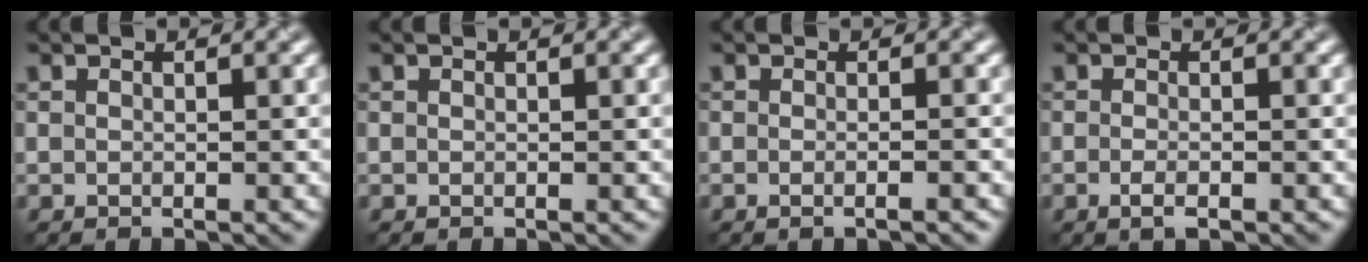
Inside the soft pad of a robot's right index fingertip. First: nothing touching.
{"total": 0.0}
{"total": 2.3, "force": [-0.3, 1.1, 2.1], "torque": [0.002, -0.008, -0.021]}
{"total": 1.4, "force": [-0.6, 0.3, 1.2], "torque": [-0.022, -0.004, -0.014]}